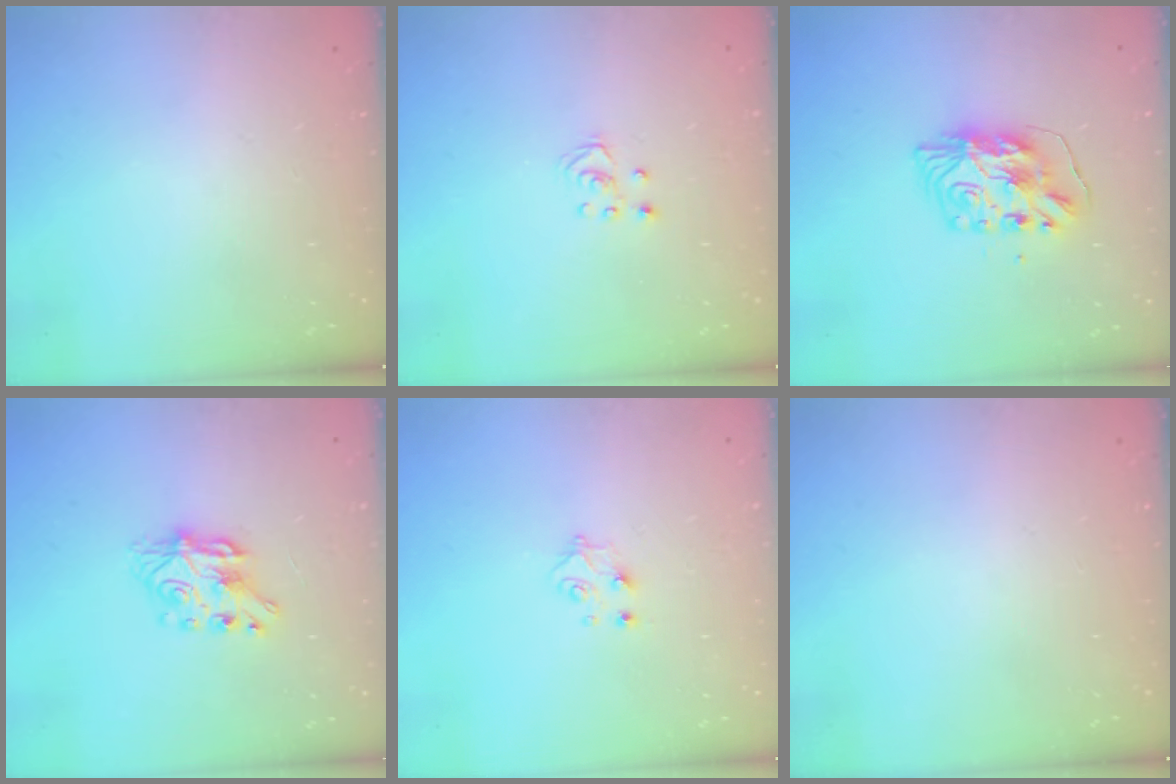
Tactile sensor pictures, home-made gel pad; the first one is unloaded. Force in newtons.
{"total": 2.5, "press": 2.5, "slide": 0.2}
{"total": 9.0, "press": 8.9, "slide": 0.7}
{"total": 7.1, "press": 7.1, "slide": 0.2}
{"total": 5.5, "press": 5.5, "slide": 0.5}
{"total": 0.0}